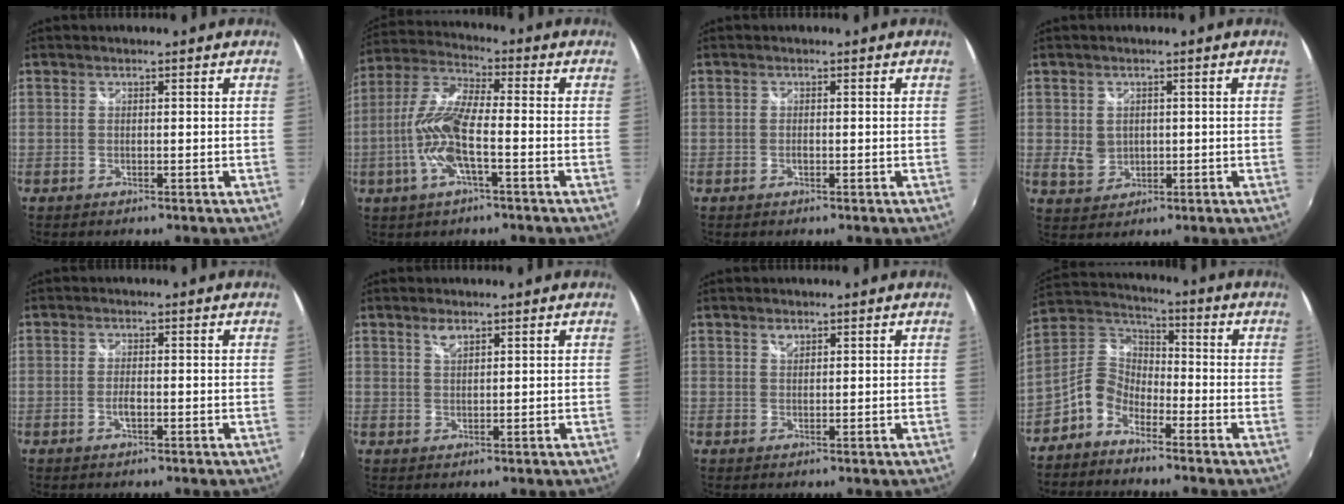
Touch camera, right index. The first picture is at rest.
{"total": 11.8, "force": [-3.4, 2.9, 10.9], "torque": [-0.235, -0.002, -0.067]}
{"total": 0.7, "force": [-0.3, 0.3, 0.6], "torque": [-0.013, -0.001, -0.006]}
{"total": 4.2, "force": [0.1, 3.7, 2.1], "torque": [-0.038, -0.002, 0.008]}
{"total": 2.1, "force": [-0.7, 0.7, 1.8], "torque": [-0.038, -0.003, -0.013]}
{"total": 2.1, "force": [1.5, 0.8, 1.3], "torque": [-0.022, 0.002, 0.026]}
{"total": 1.3, "force": [0.9, 0.7, 0.6], "torque": [-0.007, 0.001, 0.016]}
{"total": 7.7, "force": [-4.8, 4.8, 3.7], "torque": [-0.083, 0.024, -0.107]}